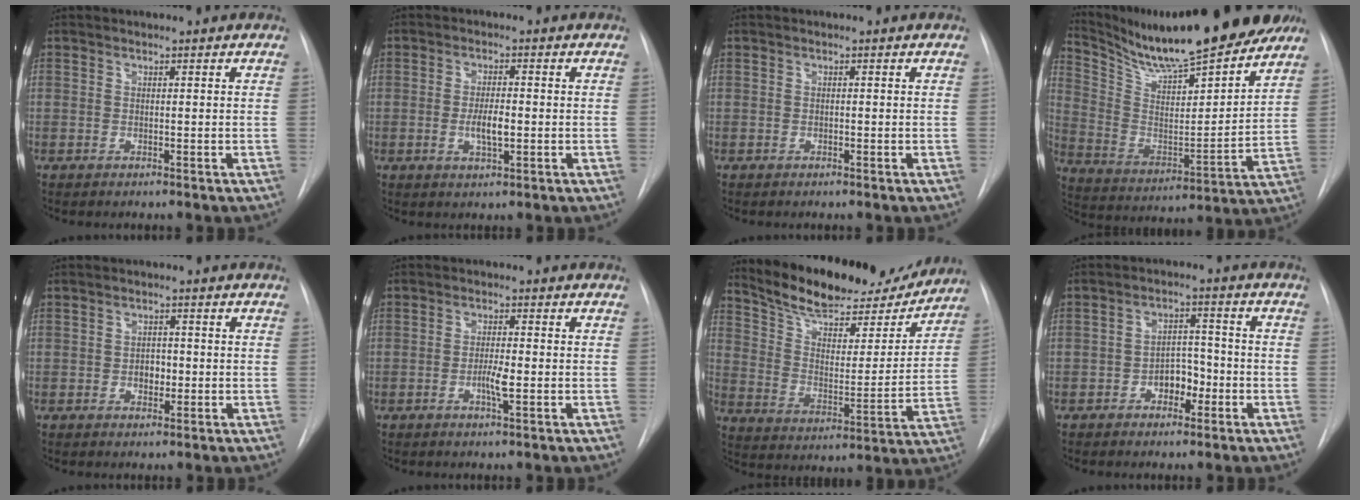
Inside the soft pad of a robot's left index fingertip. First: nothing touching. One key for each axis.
{"total": 4.1, "fx": -1.1, "fy": 1.1, "fz": 3.8, "tx": -0.070, "ty": -0.006, "tz": -0.017}
{"total": 0.5, "fx": -0.5, "fy": 0.1, "fz": 0.1, "tx": 0.000, "ty": -0.004, "tz": -0.011}
{"total": 22.8, "fx": 19.8, "fy": 2.7, "fz": 10.9, "tx": -0.186, "ty": -0.028, "tz": 0.308}
{"total": 2.4, "fx": -0.8, "fy": 1.6, "fz": 1.6, "tx": -0.021, "ty": 0.000, "tz": -0.012}
{"total": 3.2, "fx": -1.3, "fy": 0.3, "fz": 2.9, "tx": -0.054, "ty": -0.006, "tz": -0.023}
{"total": 20.3, "fx": 18.2, "fy": 5.2, "fz": 7.4, "tx": -0.115, "ty": -0.021, "tz": 0.272}
{"total": 4.8, "fx": -2.5, "fy": 2.9, "fz": 3.0, "tx": -0.043, "ty": 0.011, "tz": -0.043}